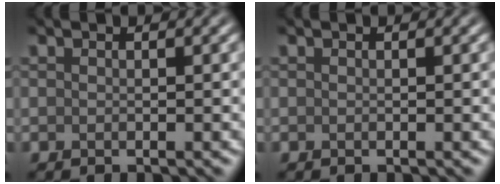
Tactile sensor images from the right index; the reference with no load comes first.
{"total": 0.0}